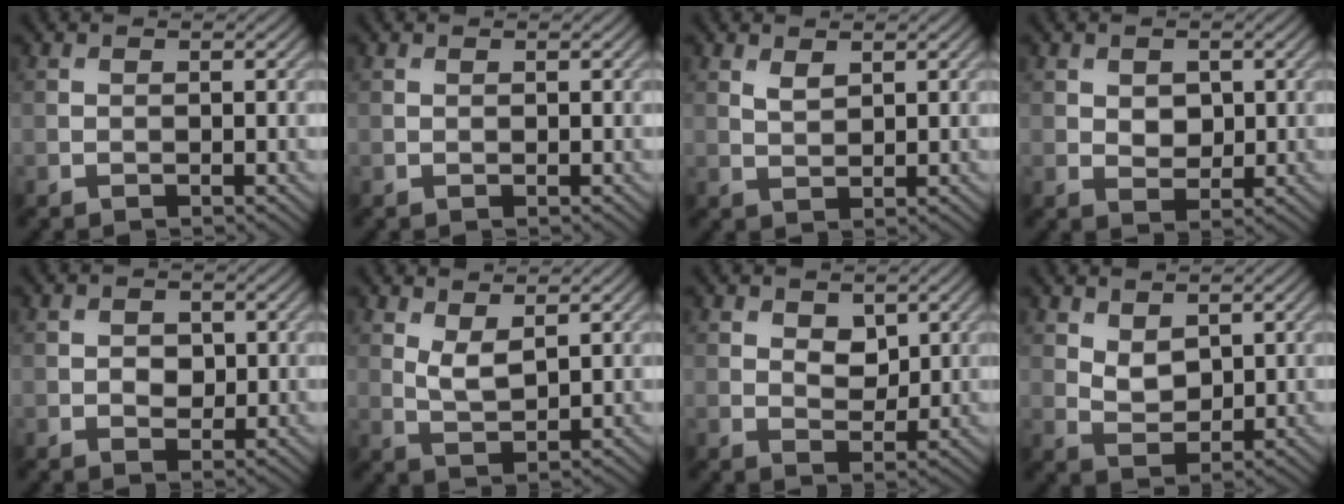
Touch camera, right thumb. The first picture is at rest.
{"total": 0.0}
{"total": 1.7, "force": [1.1, 0.7, 1.0], "torque": [-0.026, -0.003, 0.027]}
{"total": 2.5, "force": [0.7, 1.9, 1.5], "torque": [-0.035, -0.005, 0.011]}
{"total": 1.9, "force": [0.0, 1.5, 1.2], "torque": [-0.023, -0.005, -0.002]}
{"total": 3.1, "force": [1.6, 1.1, 2.3], "torque": [-0.057, -0.006, 0.038]}
{"total": 3.1, "force": [1.5, 1.9, 1.9], "torque": [-0.037, -0.005, 0.023]}
{"total": 3.3, "force": [1.8, 1.9, 2.0], "torque": [-0.048, -0.006, 0.038]}